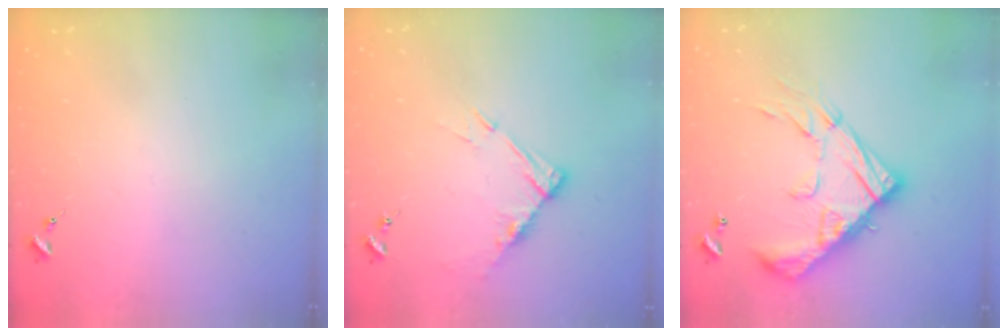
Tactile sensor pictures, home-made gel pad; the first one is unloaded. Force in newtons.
{"total": 9.1, "press": 9.1, "slide": 0.7}
{"total": 20.3, "press": 20.3, "slide": 1.7}